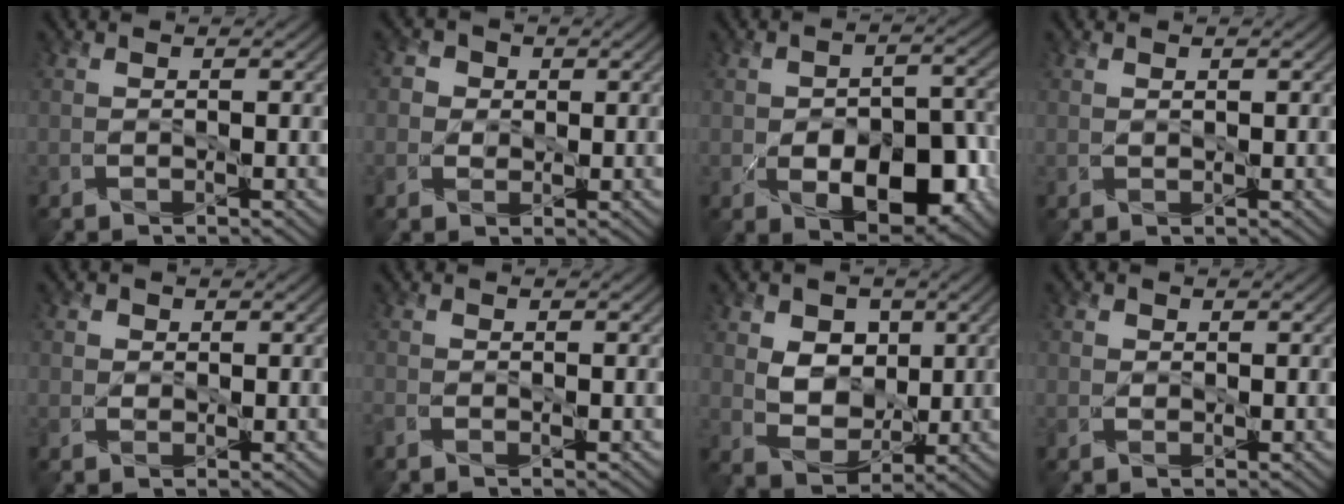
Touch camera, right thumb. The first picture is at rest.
{"total": 3.2, "force": [0.4, 3.1, 0.8], "torque": [-0.022, 0.003, -0.006]}
{"total": 10.4, "force": [-3.3, 6.2, 7.7], "torque": [-0.123, -0.022, -0.041]}
{"total": 0.5, "force": [0.4, 0.3, 0.2], "torque": [-0.004, -0.003, 0.008]}
{"total": 1.8, "force": [0.3, 1.7, 0.5], "torque": [-0.013, 0.000, 0.005]}
{"total": 1.5, "force": [-1.0, 0.7, 0.9], "torque": [-0.025, -0.006, -0.022]}
{"total": 7.2, "force": [1.9, 5.5, 4.3], "torque": [-0.096, -0.010, 0.033]}
{"total": 1.5, "force": [0.2, 1.4, 0.4], "torque": [-0.007, -0.004, 0.002]}